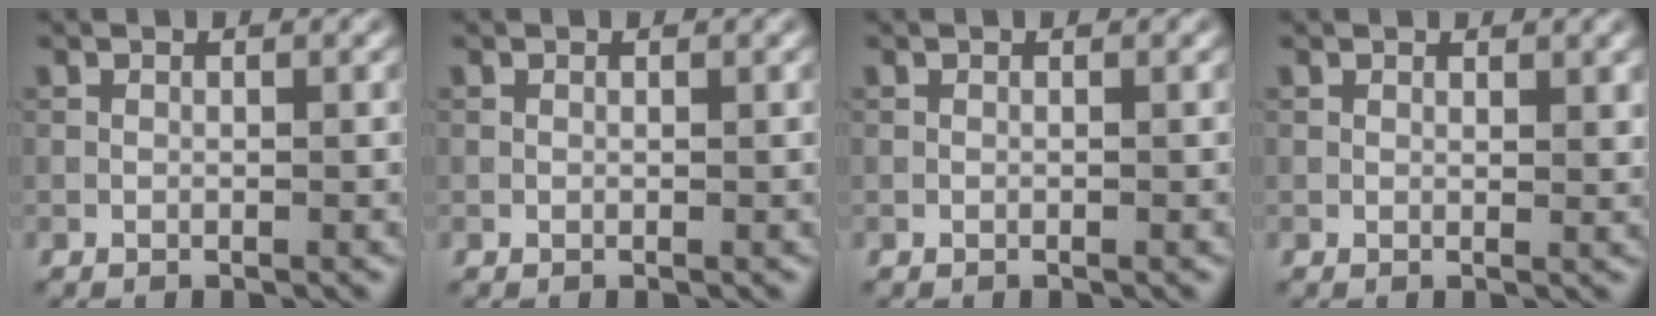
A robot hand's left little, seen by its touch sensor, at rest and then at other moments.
{"total": 0.0}
{"total": 0.0}
{"total": 1.1, "force": [0.6, 0.6, 0.6], "torque": [-0.005, 0.001, 0.013]}